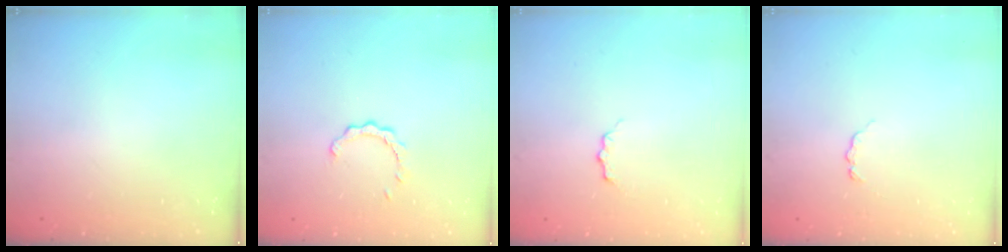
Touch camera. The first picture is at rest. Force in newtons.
{"total": 2.7, "press": 2.7, "slide": 0.3}
{"total": 3.7, "press": 3.7, "slide": 0.4}
{"total": 2.9, "press": 2.9, "slide": 0.4}